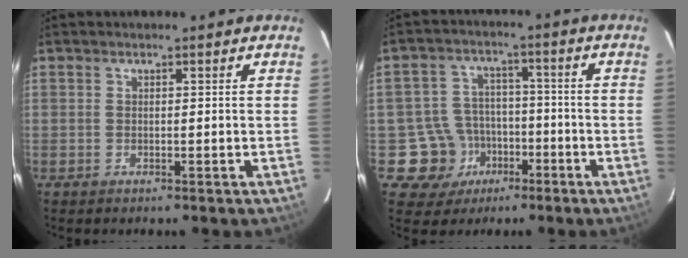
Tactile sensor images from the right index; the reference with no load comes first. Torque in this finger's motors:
{"motor_torque": [0.14, -0.12, -0.40, -0.21]}